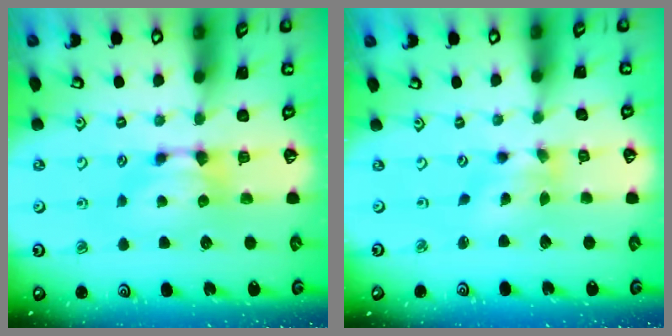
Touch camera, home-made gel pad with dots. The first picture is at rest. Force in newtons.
{"total": 1.4, "press": 0.4, "slide": 1.4}